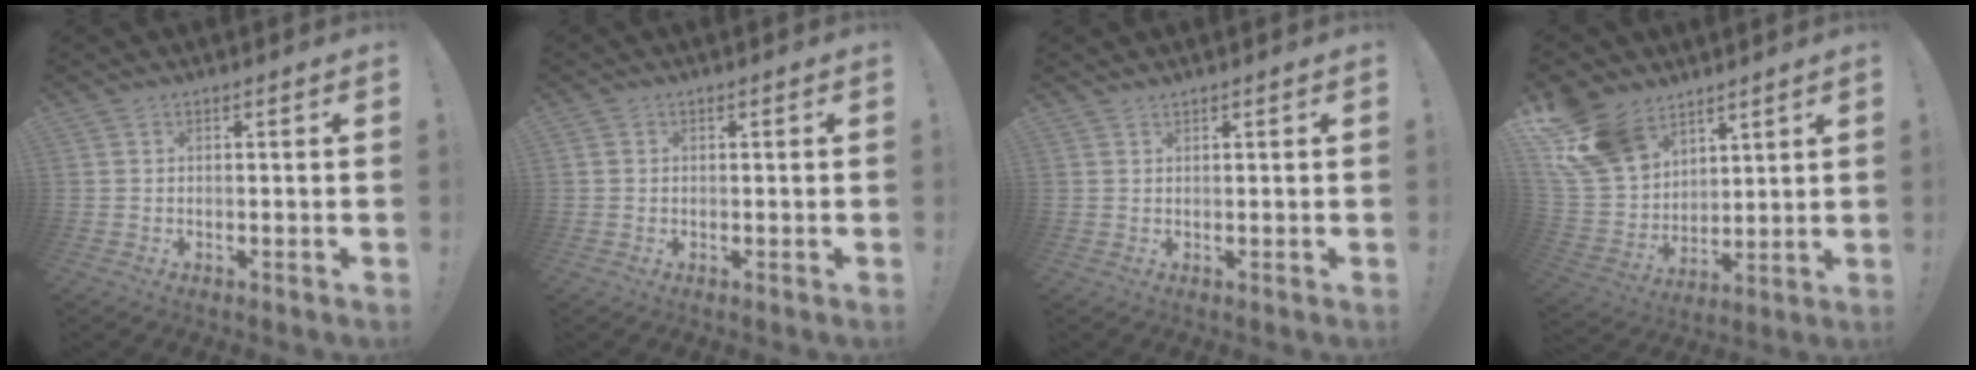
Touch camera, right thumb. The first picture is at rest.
{"total": 0.9, "force": [0.2, 0.9, 0.0], "torque": [-0.001, 0.003, 0.003]}
{"total": 0.8, "force": [0.8, 0.0, 0.3], "torque": [0.002, -0.005, 0.014]}
{"total": 17.4, "force": [11.1, 11.2, 7.2], "torque": [-0.149, -0.065, 0.220]}